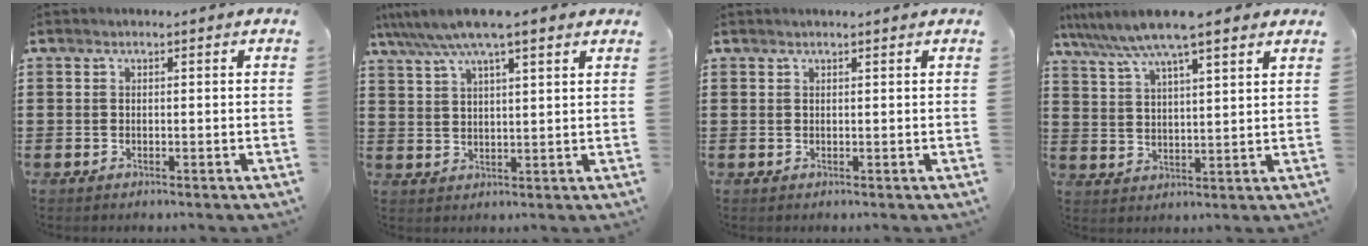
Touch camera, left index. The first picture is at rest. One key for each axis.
{"total": 7.4, "fx": 5.8, "fy": 0.8, "fz": 4.6, "tx": -0.104, "ty": -0.012, "tz": 0.101}
{"total": 0.5, "fx": 0.5, "fy": -0.1, "fz": 0.3, "tx": -0.005, "ty": -0.001, "tz": 0.010}
{"total": 8.4, "fx": 6.8, "fy": 0.7, "fz": 4.8, "tx": -0.115, "ty": -0.018, "tz": 0.119}